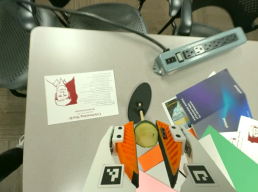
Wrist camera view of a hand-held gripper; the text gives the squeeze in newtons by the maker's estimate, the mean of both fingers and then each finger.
{"total": 6.1, "left": 5.4, "right": 6.8}